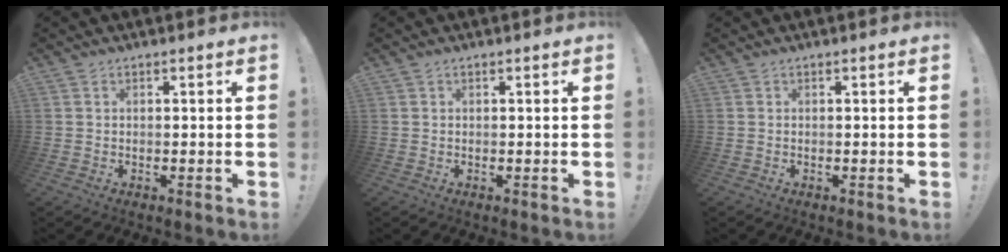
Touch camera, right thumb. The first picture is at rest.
{"total": 0.0}
{"total": 0.0}